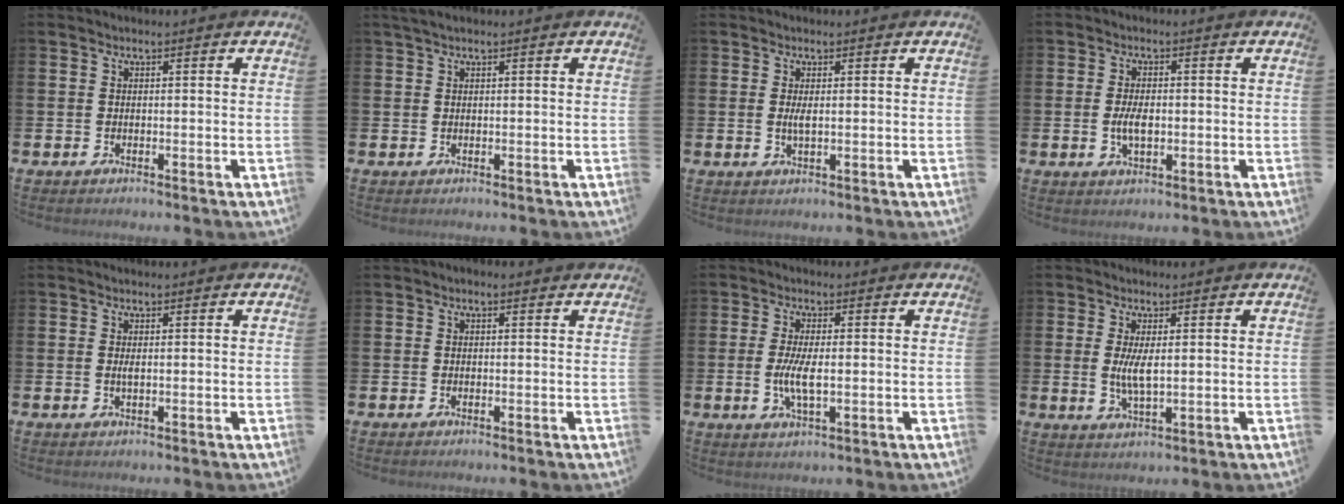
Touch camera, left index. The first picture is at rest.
{"total": 1.1, "force": [0.9, 0.1, 0.7], "torque": [-0.016, 0.004, 0.015]}
{"total": 1.7, "force": [0.3, 0.4, 1.6], "torque": [-0.023, -0.003, 0.002]}
{"total": 3.8, "force": [-0.3, 1.9, 3.2], "torque": [-0.046, -0.001, -0.008]}
{"total": 0.9, "force": [0.2, 0.2, 0.9], "torque": [-0.010, -0.001, 0.001]}
{"total": 0.0}
{"total": 4.5, "force": [-0.3, 1.5, 4.2], "torque": [-0.075, -0.002, -0.009]}
{"total": 4.1, "force": [0.7, 1.3, 3.8], "torque": [-0.068, 0.002, 0.010]}